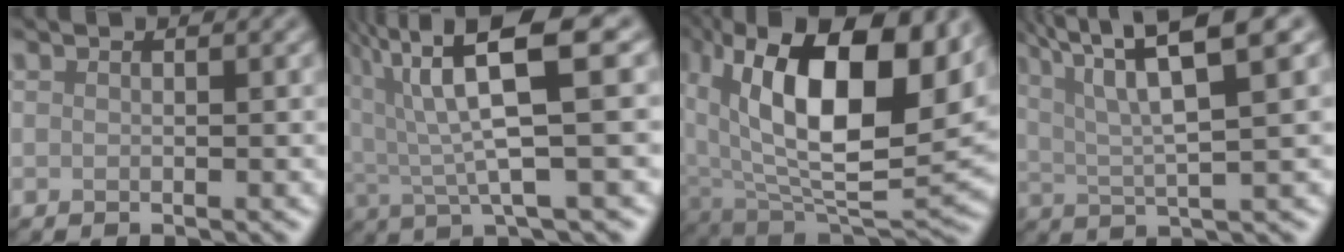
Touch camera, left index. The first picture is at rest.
{"total": 9.4, "force": [3.3, 1.8, 8.6], "torque": [-0.155, 0.015, 0.060]}
{"total": 16.4, "force": [5.2, 8.5, 13.0], "torque": [-0.209, 0.020, 0.088]}
{"total": 8.5, "force": [4.2, 1.6, 7.2], "torque": [-0.108, 0.021, 0.071]}